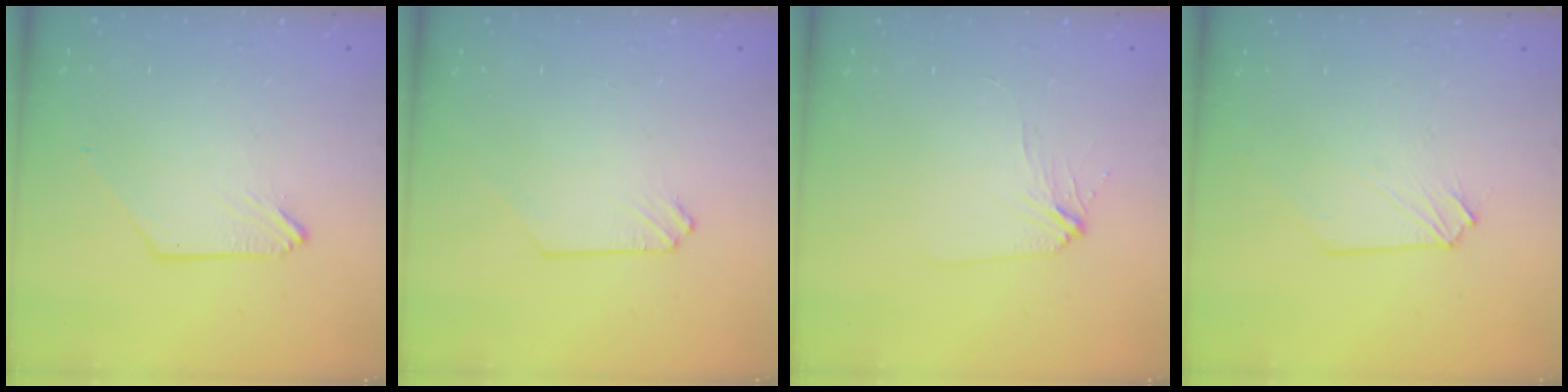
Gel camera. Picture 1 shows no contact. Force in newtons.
{"total": 0.0}
{"total": 3.8, "press": 3.8, "slide": 0.5}
{"total": 0.0}